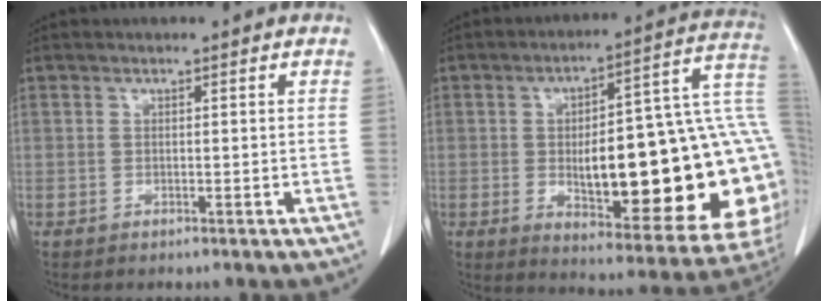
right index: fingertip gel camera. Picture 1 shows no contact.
{"total": 29.6, "force": [-1.4, 7.1, 28.6], "torque": [-0.306, 0.031, -0.008]}